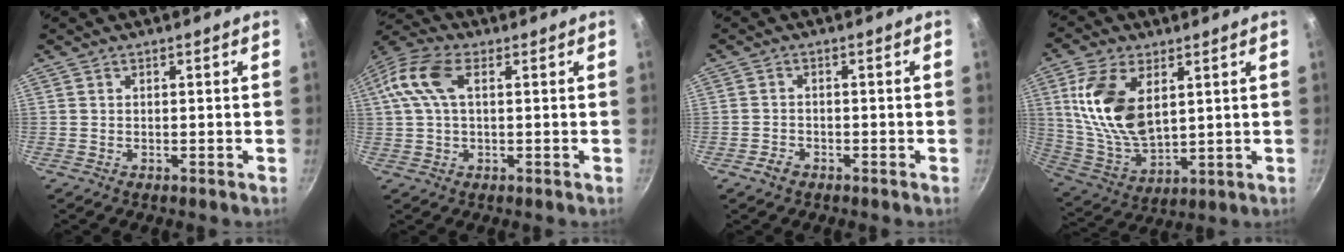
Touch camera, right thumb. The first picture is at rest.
{"total": 10.4, "force": [2.6, 5.5, 8.4], "torque": [-0.171, 0.027, 0.039]}
{"total": 2.3, "force": [-1.5, 1.5, 1.0], "torque": [-0.016, 0.018, -0.027]}
{"total": 16.0, "force": [4.6, 9.0, 12.5], "torque": [-0.230, -0.026, 0.101]}